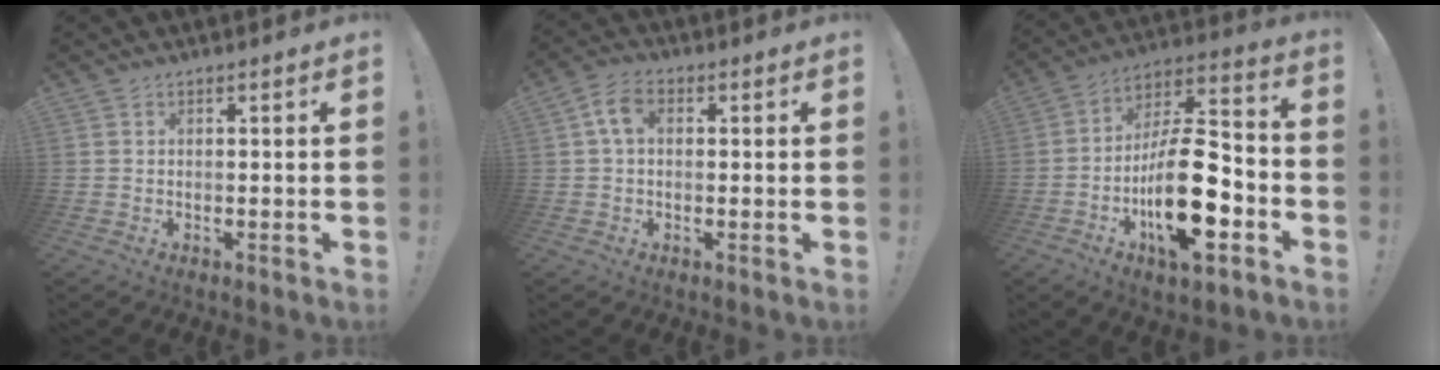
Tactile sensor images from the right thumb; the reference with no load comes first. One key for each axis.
{"total": 6.2, "fx": 1.2, "fy": 4.0, "fz": 4.6, "tx": -0.093, "ty": 0.013, "tz": 0.024}
{"total": 22.4, "fx": -7.2, "fy": 9.0, "fz": 19.2, "tx": -0.347, "ty": 0.042, "tz": -0.111}